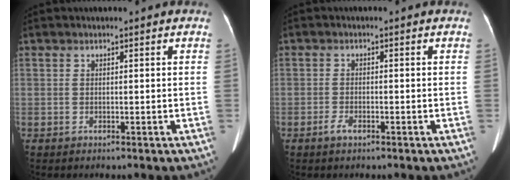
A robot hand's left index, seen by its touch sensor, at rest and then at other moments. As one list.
[{"total": 1.7, "force": [-1.1, 0.6, 1.1], "torque": [-0.029, -0.002, -0.018]}]